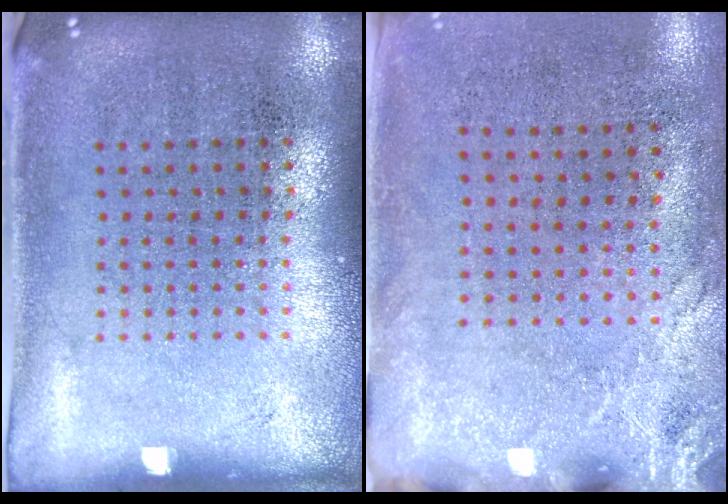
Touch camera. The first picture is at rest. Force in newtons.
{"total": 2.6, "press": 2.0, "slide": 1.6}